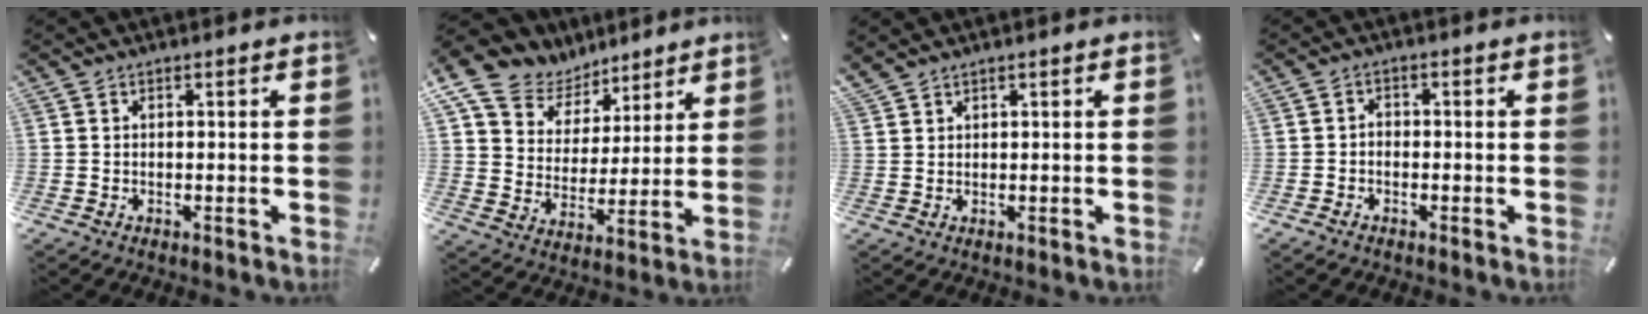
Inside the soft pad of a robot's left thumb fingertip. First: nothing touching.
{"total": 13.0, "force": [8.6, 9.1, 3.4], "torque": [-0.078, -0.056, 0.164]}
{"total": 1.6, "force": [1.4, 0.4, 0.6], "torque": [-0.012, -0.003, 0.028]}
{"total": 1.5, "force": [-1.0, 0.9, 0.5], "torque": [-0.009, 0.007, -0.021]}